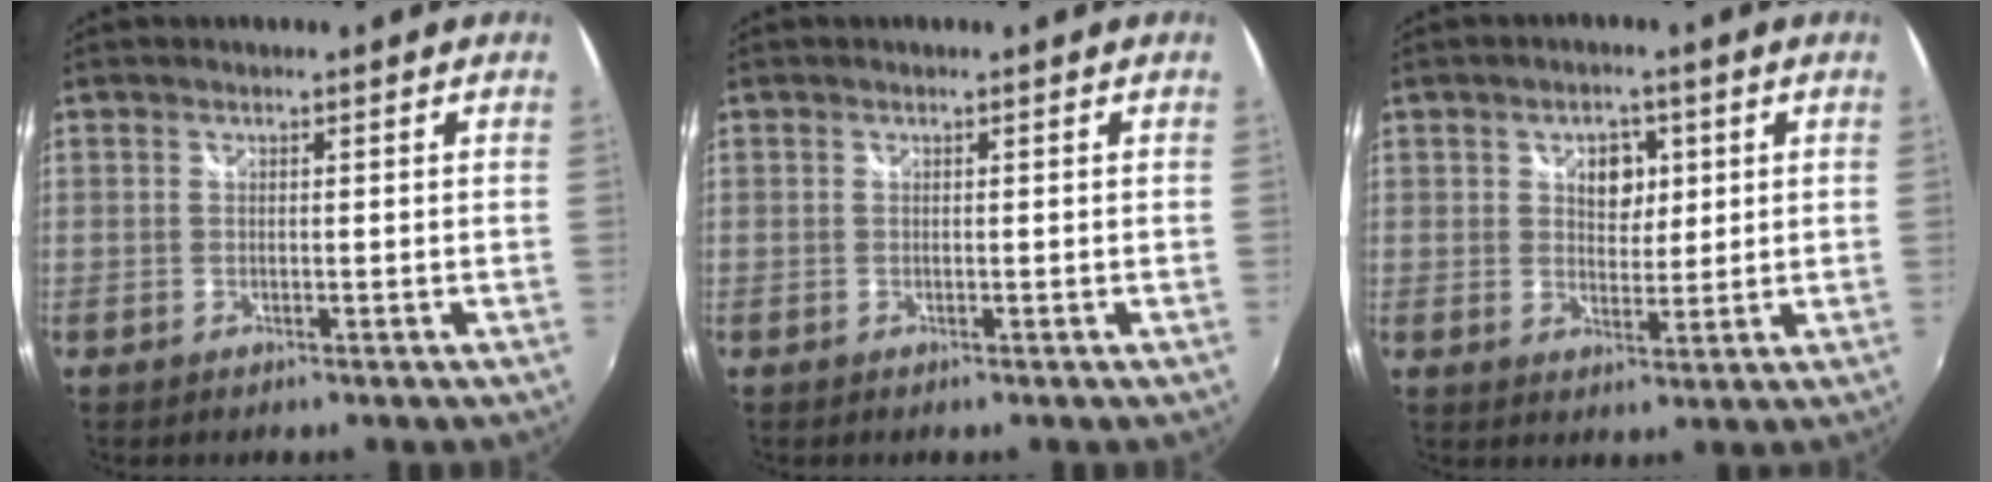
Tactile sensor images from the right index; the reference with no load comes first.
{"total": 0.0}
{"total": 5.4, "force": [1.7, 3.8, 3.5], "torque": [-0.047, 0.008, 0.029]}